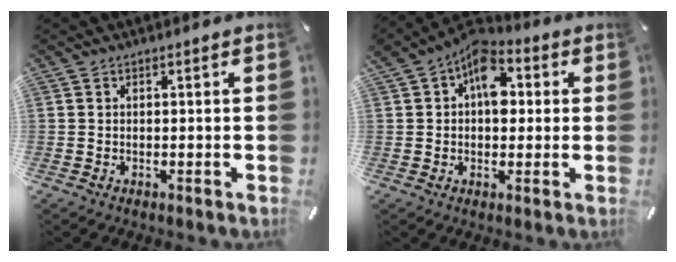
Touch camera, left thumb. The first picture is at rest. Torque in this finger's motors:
{"motor_torque": [2.15, 2.86, 2.06, -0.71, 0.63]}